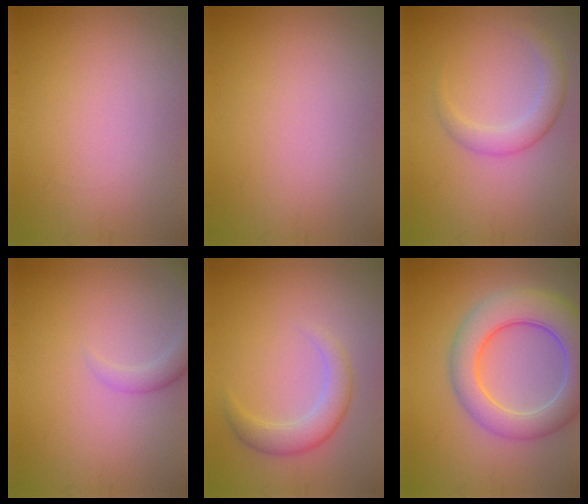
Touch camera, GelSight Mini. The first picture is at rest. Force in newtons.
{"total": 0.0}
{"total": 2.8, "press": 2.8, "slide": 0.1}
{"total": 2.3, "press": 2.3, "slide": 0.3}
{"total": 3.1, "press": 3.1, "slide": 0.1}
{"total": 8.1, "press": 8.0, "slide": 0.8}